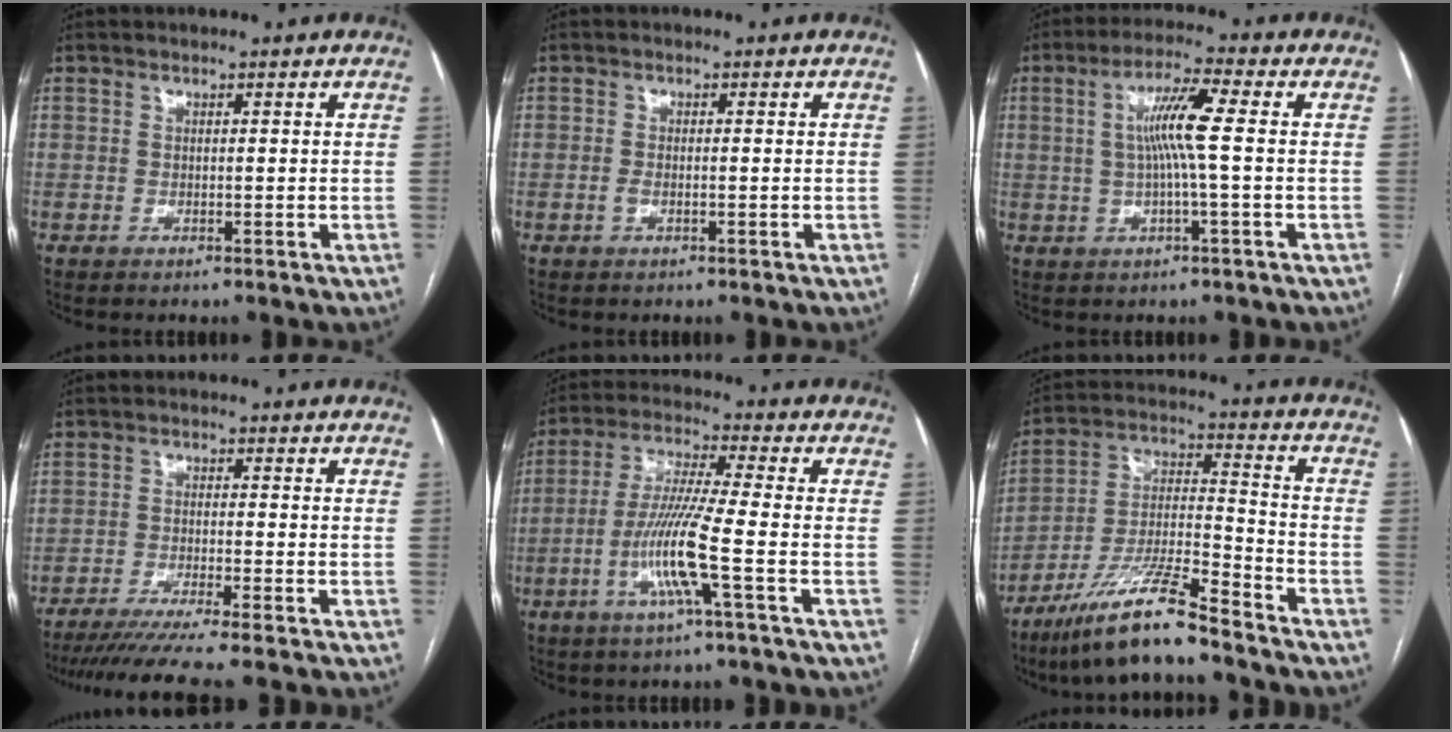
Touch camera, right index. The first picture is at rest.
{"total": 0.9, "force": [-0.4, 0.3, 0.8], "torque": [-0.021, -0.001, -0.007]}
{"total": 7.3, "force": [0.6, -0.3, 7.3], "torque": [-0.135, 0.010, 0.007]}
{"total": 11.1, "force": [-9.5, -1.6, 5.5], "torque": [-0.060, -0.031, -0.146]}
{"total": 10.2, "force": [-3.4, -1.2, 9.5], "torque": [-0.193, -0.009, -0.072]}
{"total": 14.5, "force": [-11.2, 0.6, 9.2], "torque": [-0.177, -0.016, -0.201]}